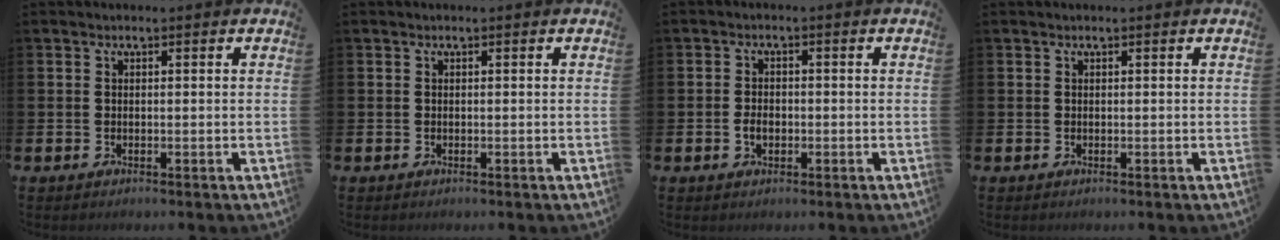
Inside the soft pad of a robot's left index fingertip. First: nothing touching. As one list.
[{"total": 0.0}, {"total": 2.0, "force": [-0.5, 1.4, 1.3], "torque": [-0.016, 0.001, -0.013]}, {"total": 0.0}]